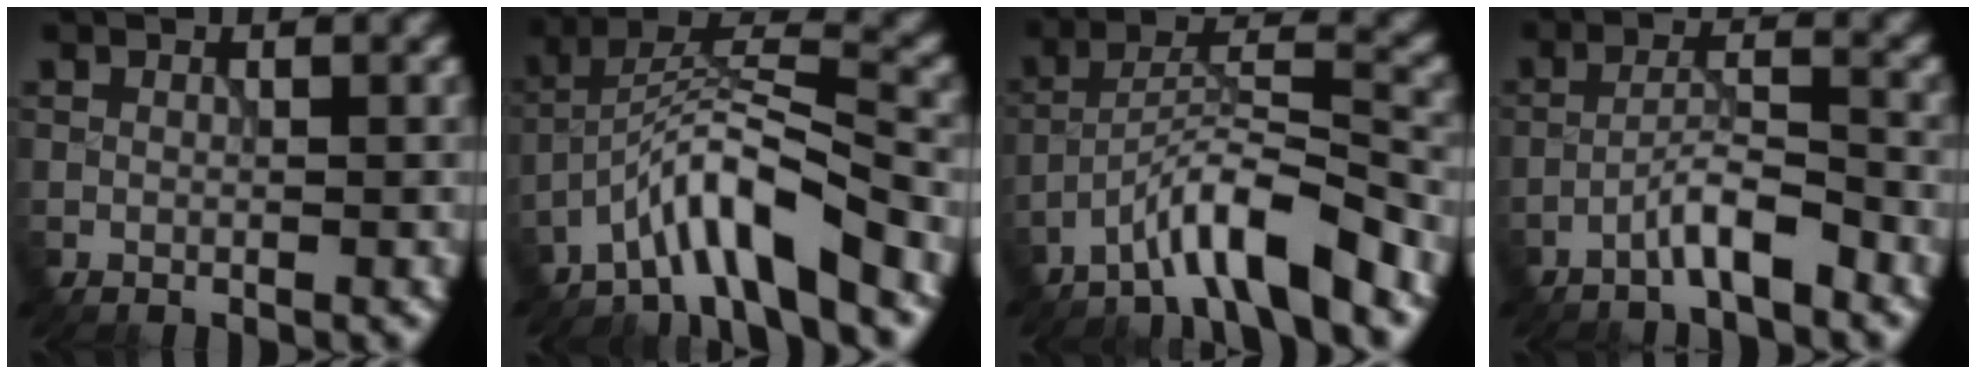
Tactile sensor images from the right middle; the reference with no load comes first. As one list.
[{"total": 6.8, "force": [-4.9, 1.0, 4.7], "torque": [-0.075, 0.016, -0.093]}, {"total": 6.8, "force": [-4.9, 0.9, 4.6], "torque": [-0.076, 0.015, -0.089]}, {"total": 3.5, "force": [-2.5, 0.4, 2.5], "torque": [-0.044, 0.015, -0.050]}]